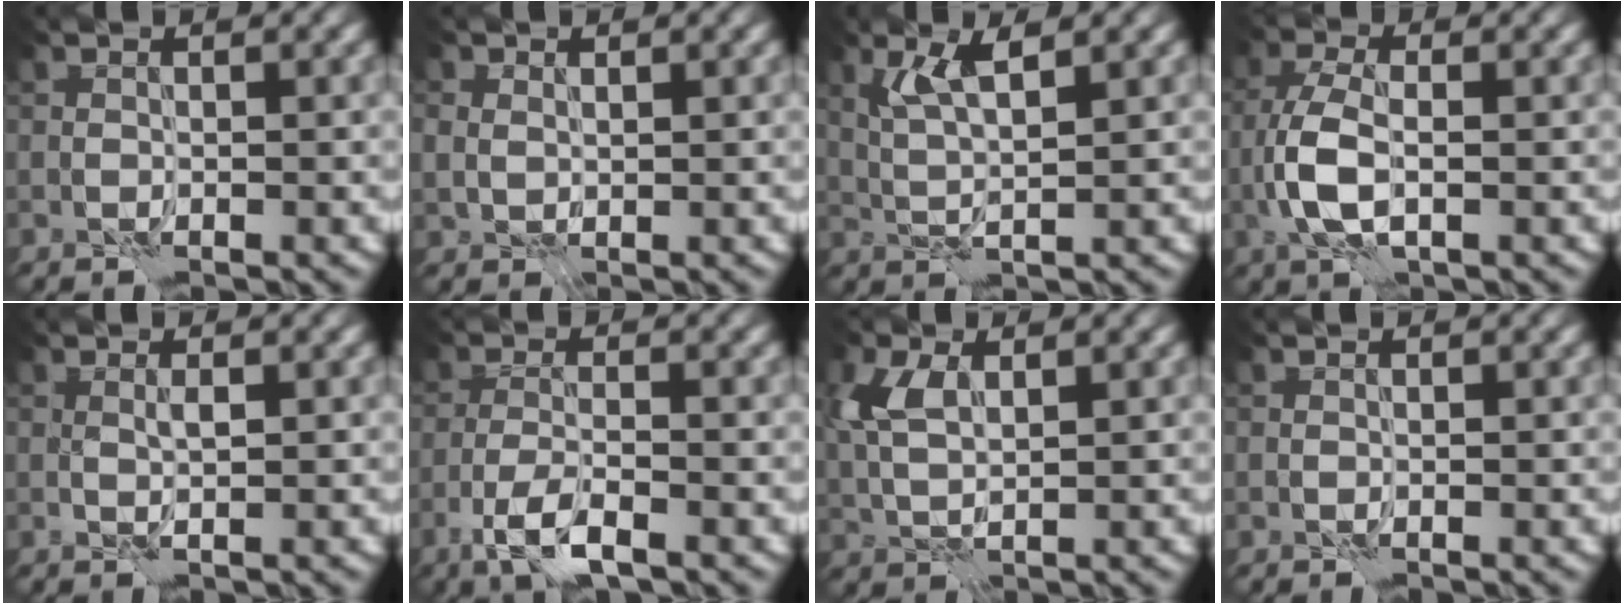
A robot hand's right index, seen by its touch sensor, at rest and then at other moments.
{"total": 1.6, "force": [0.7, 1.3, 0.6], "torque": [-0.014, -0.002, 0.016]}
{"total": 3.1, "force": [1.7, 0.6, 2.5], "torque": [-0.056, -0.002, 0.034]}
{"total": 4.4, "force": [-0.8, 2.2, 3.8], "torque": [-0.087, 0.000, -0.021]}
{"total": 0.8, "force": [0.4, 0.0, 0.7], "torque": [-0.016, 0.000, 0.008]}
{"total": 3.7, "force": [-2.2, 1.0, 2.8], "torque": [-0.059, -0.003, -0.047]}
{"total": 3.7, "force": [1.4, 1.9, 2.8], "torque": [-0.070, 0.006, 0.028]}
{"total": 0.0}